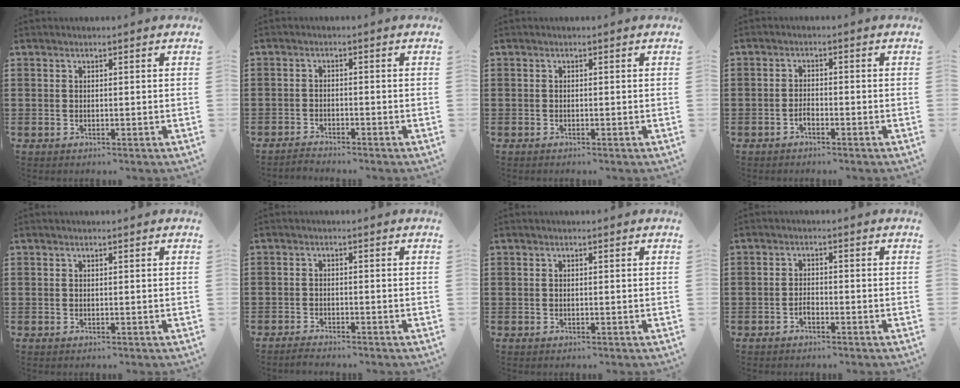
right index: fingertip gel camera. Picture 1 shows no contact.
{"total": 1.5, "force": [-1.5, 0.0, -0.1], "torque": [-0.005, 0.002, -0.032]}
{"total": 0.0}
{"total": 1.3, "force": [-1.1, 0.5, 0.6], "torque": [-0.015, -0.003, -0.020]}
{"total": 0.0}
{"total": 1.3, "force": [-1.2, 0.2, -0.1], "torque": [-0.003, 0.005, -0.026]}
{"total": 0.0}
{"total": 1.5, "force": [-1.0, 0.7, 0.8], "torque": [-0.018, -0.002, -0.020]}